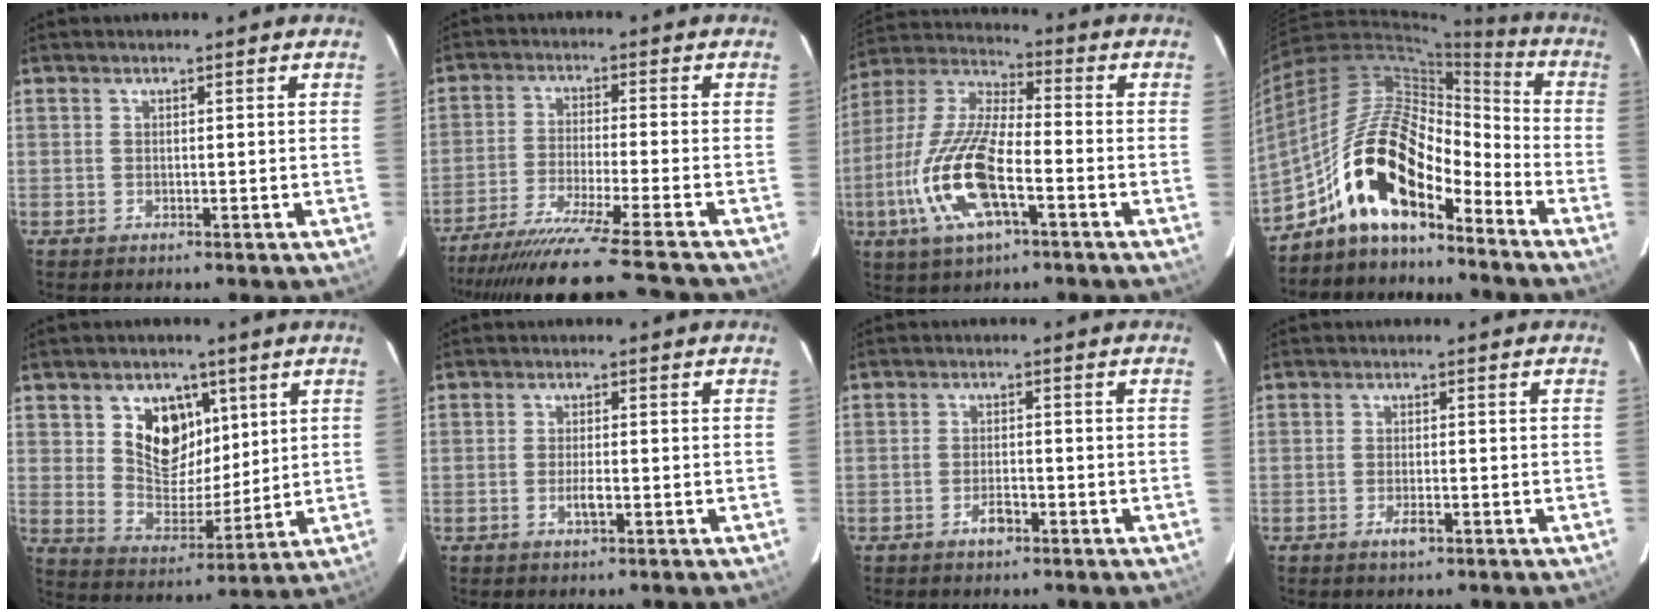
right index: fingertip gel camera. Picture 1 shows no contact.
{"total": 18.0, "force": [-16.0, -2.8, 7.6], "torque": [-0.154, -0.049, -0.265]}
{"total": 17.6, "force": [-6.1, 5.8, 15.5], "torque": [-0.333, -0.012, -0.123]}
{"total": 16.5, "force": [-11.0, 6.4, 10.5], "torque": [-0.193, 0.013, -0.215]}
{"total": 11.3, "force": [4.7, 8.1, 6.3], "torque": [-0.112, -0.004, 0.093]}
{"total": 2.6, "force": [-0.9, 0.8, 2.3], "torque": [-0.046, -0.003, -0.016]}
{"total": 3.1, "force": [-1.8, 1.4, 2.0], "torque": [-0.043, 0.000, -0.031]}
{"total": 2.5, "force": [-1.3, 0.9, 2.0], "torque": [-0.041, -0.003, -0.024]}